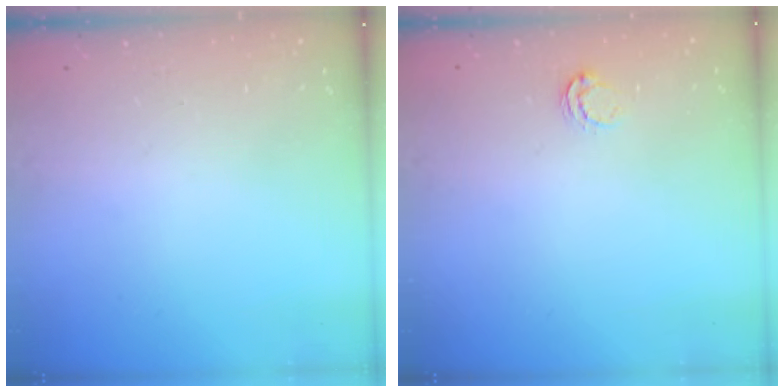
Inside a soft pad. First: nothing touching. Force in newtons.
{"total": 3.9, "press": 3.9, "slide": 0.2}